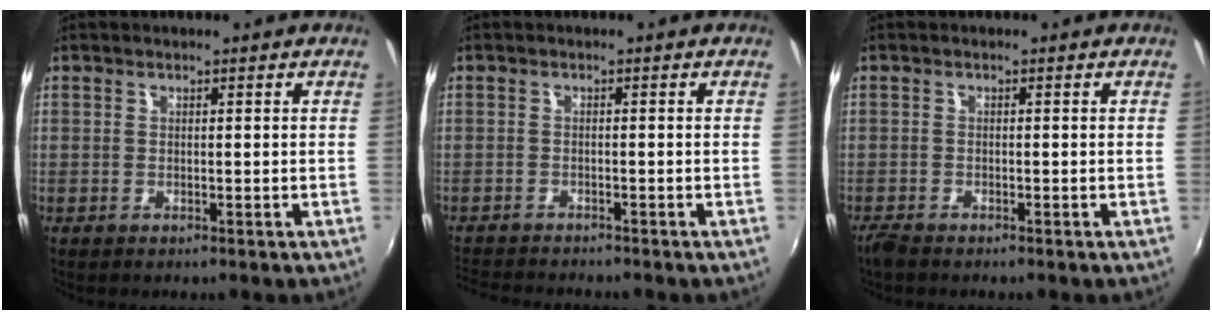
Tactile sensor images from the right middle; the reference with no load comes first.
{"total": 6.3, "force": [-6.0, 0.7, 1.8], "torque": [-0.053, -0.017, -0.103]}
{"total": 2.2, "force": [-2.0, 0.5, 0.9], "torque": [-0.025, -0.009, -0.042]}